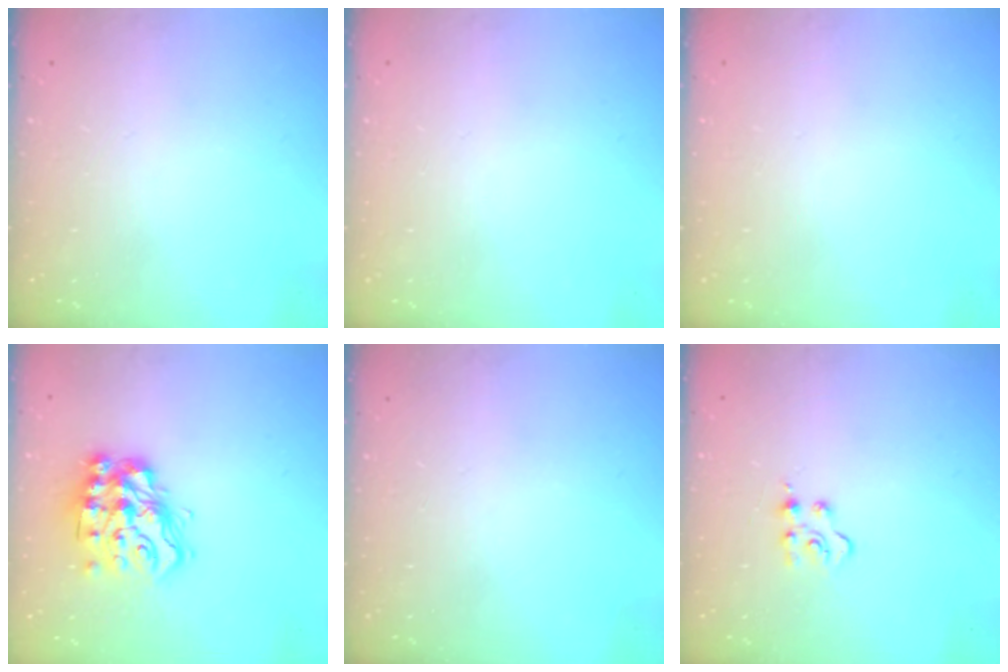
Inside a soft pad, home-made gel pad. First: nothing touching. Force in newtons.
{"total": 0.0}
{"total": 0.0}
{"total": 16.4, "press": 16.1, "slide": 3.4}
{"total": 0.0}
{"total": 5.2, "press": 5.2, "slide": 0.5}